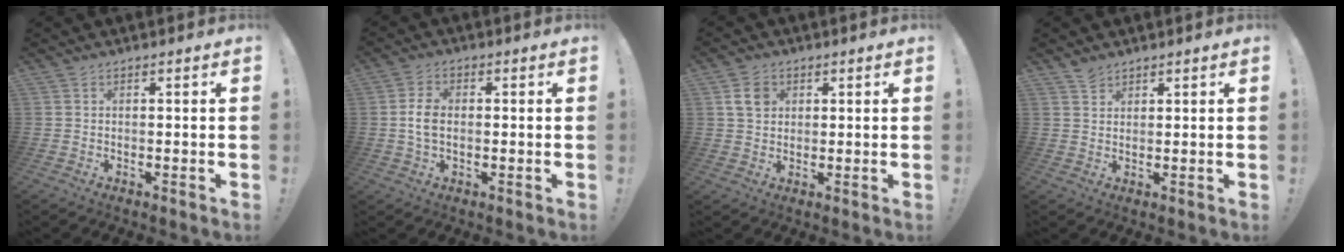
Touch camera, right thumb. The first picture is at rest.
{"total": 5.5, "force": [-0.5, 3.4, 4.2], "torque": [-0.081, 0.007, -0.008]}
{"total": 5.8, "force": [2.0, 4.6, 2.9], "torque": [-0.043, 0.004, 0.040]}
{"total": 2.6, "force": [2.3, 1.0, 0.7], "torque": [0.000, -0.016, 0.041]}